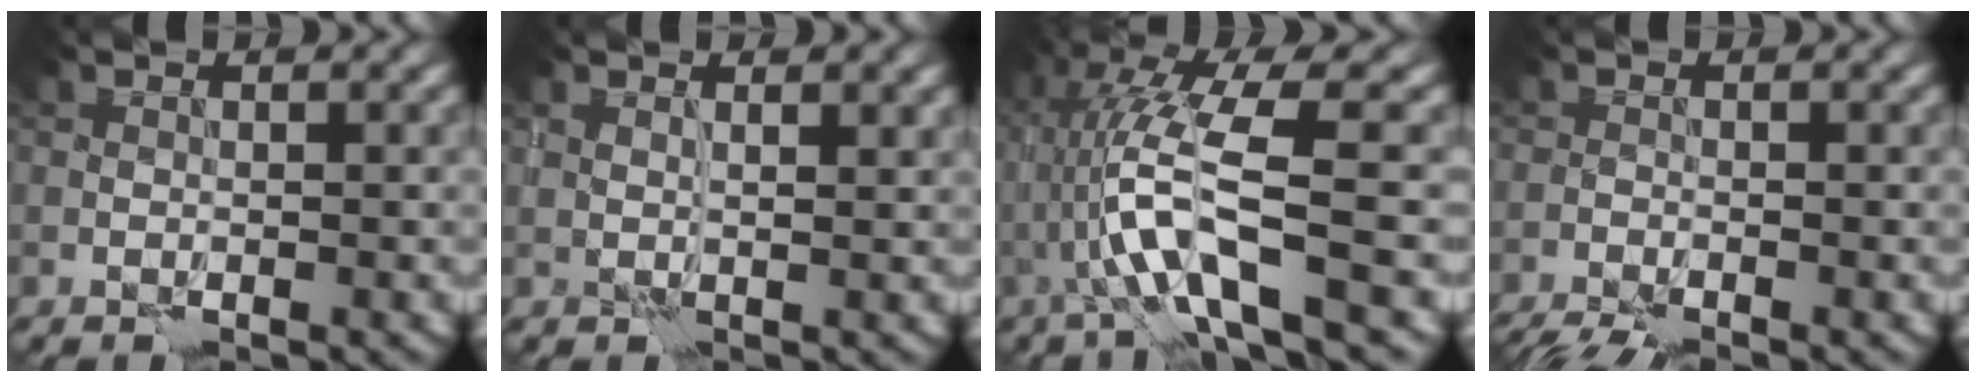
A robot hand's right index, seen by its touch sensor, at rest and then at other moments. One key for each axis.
{"total": 1.6, "fx": 1.2, "fy": 0.2, "fz": 1.0, "tx": -0.016, "ty": -0.004, "tz": 0.025}
{"total": 8.5, "fx": -0.8, "fy": 1.4, "fz": 8.4, "tx": -0.164, "ty": 0.009, "tz": -0.015}
{"total": 4.9, "fx": -4.5, "fy": 0.6, "fz": 1.8, "tx": -0.033, "ty": -0.023, "tz": -0.072}